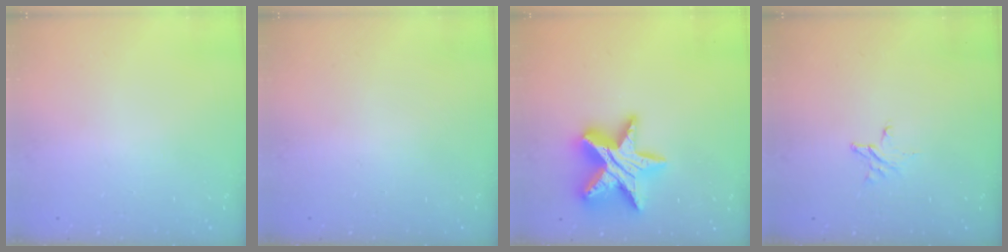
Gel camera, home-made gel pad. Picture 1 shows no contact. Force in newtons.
{"total": 0.0}
{"total": 19.5, "press": 19.4, "slide": 1.5}
{"total": 3.8, "press": 3.8, "slide": 0.3}